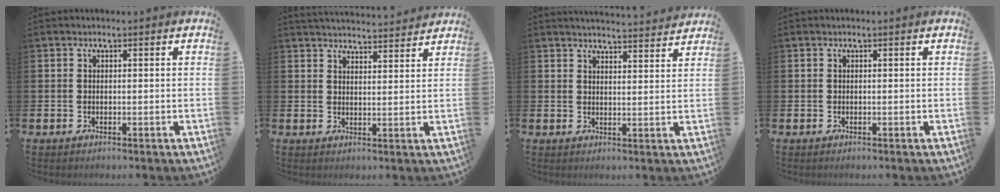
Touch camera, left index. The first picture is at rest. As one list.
[{"total": 4.0, "force": [4.0, 0.1, 0.0], "torque": [-0.004, -0.028, 0.072]}, {"total": 4.0, "force": [4.0, -0.2, 0.1], "torque": [-0.001, -0.032, 0.068]}, {"total": 0.0}]